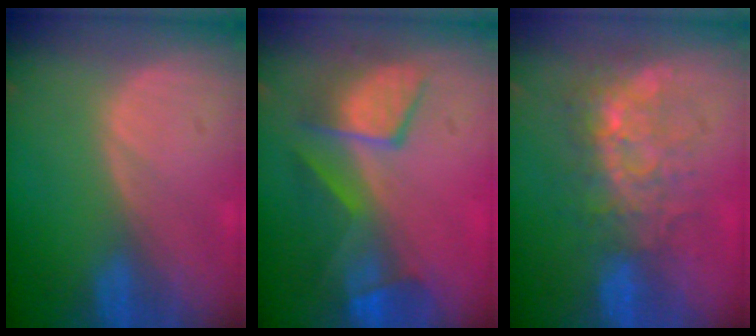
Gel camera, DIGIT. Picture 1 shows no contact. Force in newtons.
{"total": 8.2, "press": 7.9, "slide": 1.8}
{"total": 8.5, "press": 7.5, "slide": 4.1}